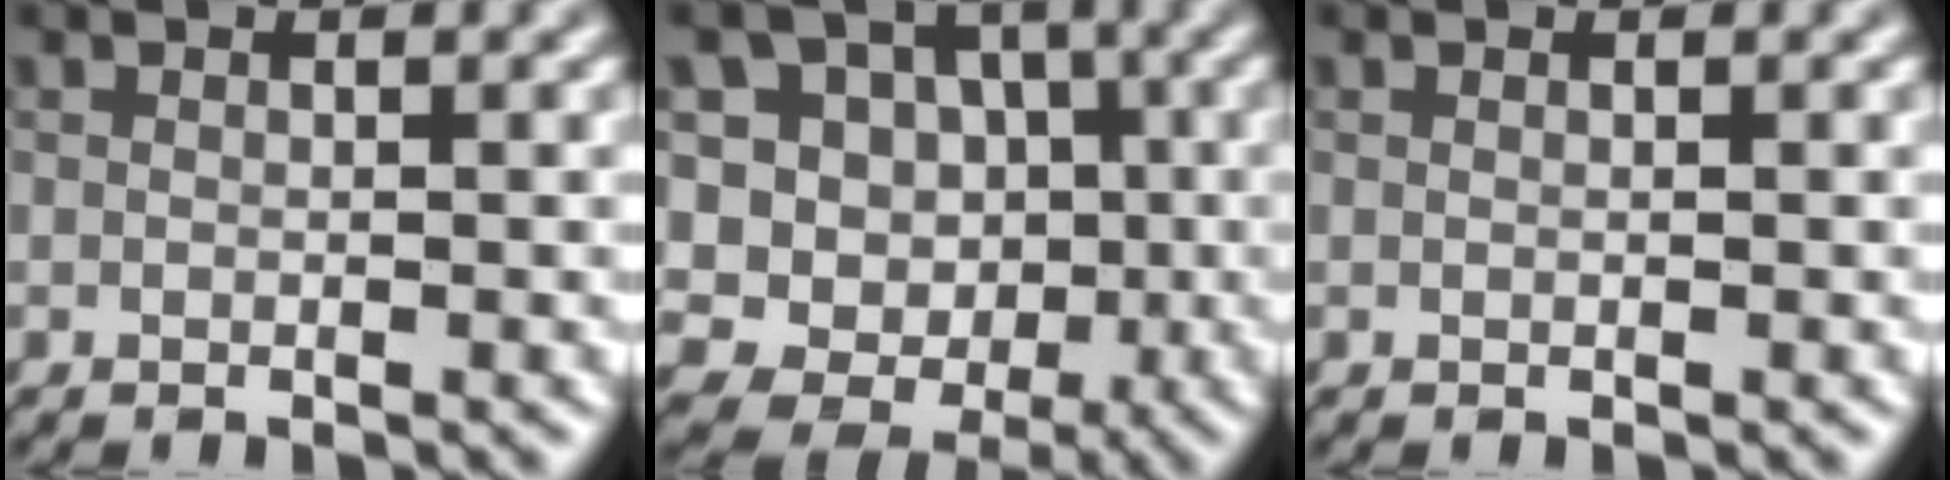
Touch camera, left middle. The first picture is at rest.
{"total": 13.0, "force": [0.4, 12.4, 4.1], "torque": [-0.113, 0.044, -0.006]}
{"total": 0.0}